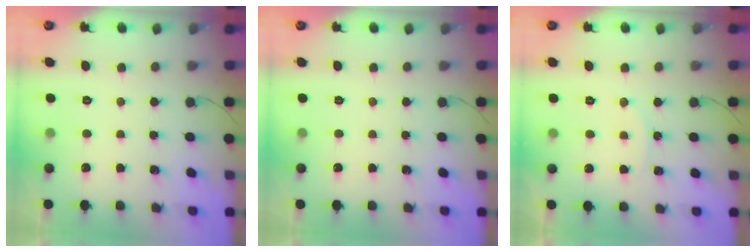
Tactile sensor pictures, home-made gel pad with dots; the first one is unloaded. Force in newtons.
{"total": 0.0}
{"total": 5.6, "press": 5.6, "slide": 0.5}